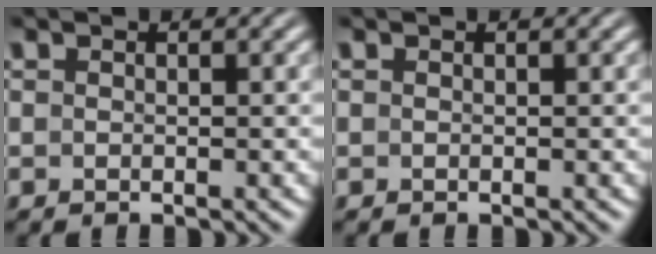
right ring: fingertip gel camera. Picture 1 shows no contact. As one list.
[{"total": 0.0}]